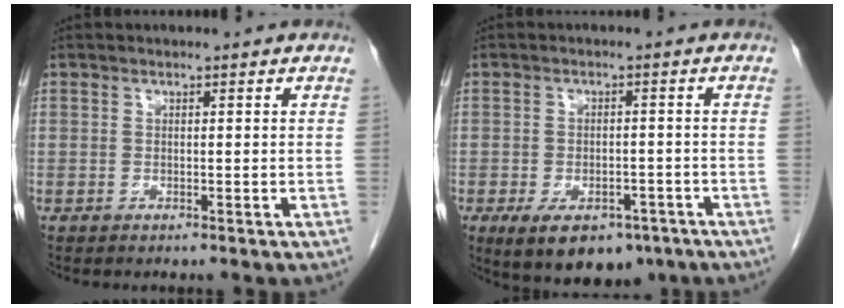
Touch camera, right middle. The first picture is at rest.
{"total": 10.8, "force": [-6.6, 5.8, 6.4], "torque": [-0.100, -0.003, -0.091]}